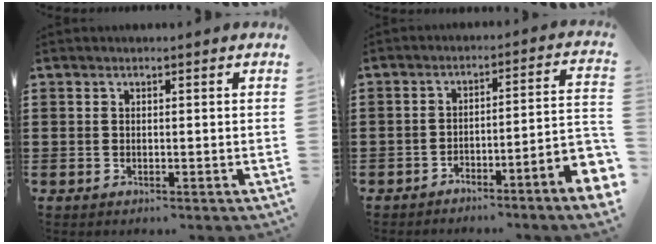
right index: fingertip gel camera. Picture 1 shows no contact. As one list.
[{"total": 5.0, "force": [-4.0, -0.2, 2.9], "torque": [-0.047, -0.013, -0.080]}]